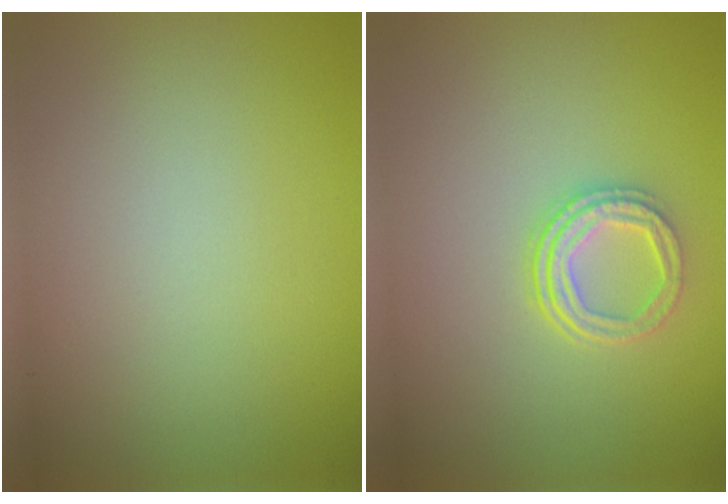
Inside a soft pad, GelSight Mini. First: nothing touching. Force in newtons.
{"total": 3.1, "press": 2.4, "slide": 1.9}